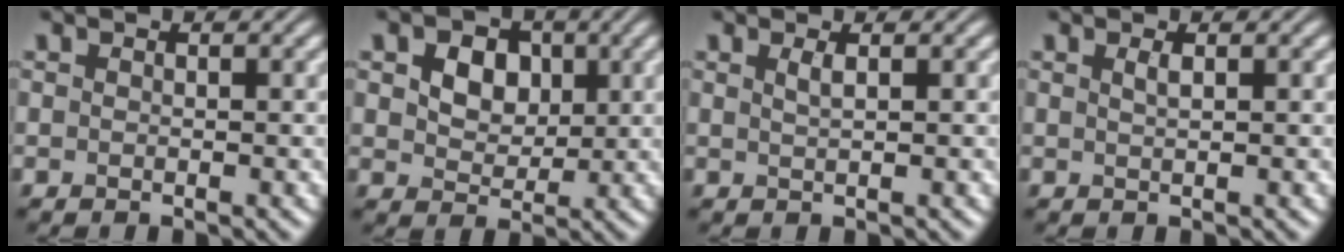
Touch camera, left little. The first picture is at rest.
{"total": 5.8, "force": [2.2, 4.1, 3.5], "torque": [-0.069, 0.013, 0.027]}
{"total": 1.2, "force": [0.5, 0.4, 1.0], "torque": [-0.015, 0.002, 0.008]}
{"total": 1.0, "force": [0.4, 0.3, 0.9], "torque": [-0.012, 0.002, 0.007]}